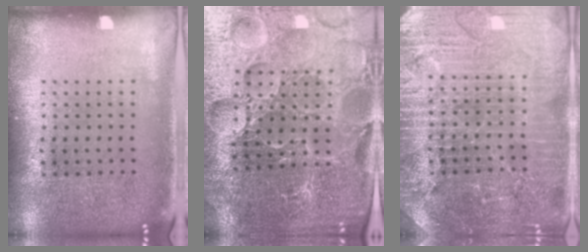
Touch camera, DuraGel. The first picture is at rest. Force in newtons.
{"total": 4.4, "press": 4.3, "slide": 1.1}
{"total": 4.5, "press": 4.2, "slide": 1.5}